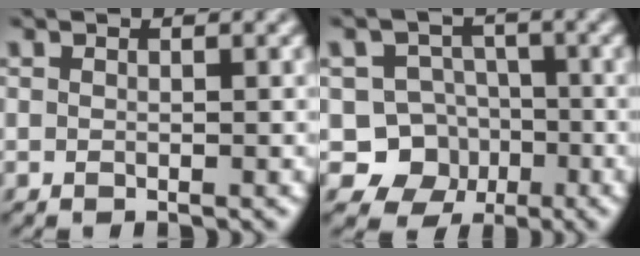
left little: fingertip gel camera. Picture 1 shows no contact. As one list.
[{"total": 6.6, "force": [-2.3, 6.0, 1.4], "torque": [-0.001, 0.005, -0.069]}]